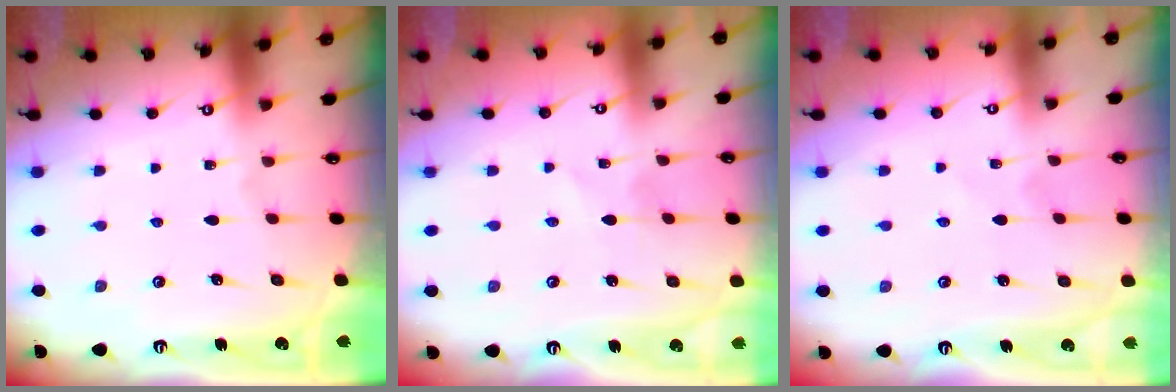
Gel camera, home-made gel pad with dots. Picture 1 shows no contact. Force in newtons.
{"total": 1.4, "press": 1.4, "slide": 0.2}
{"total": 2.1, "press": 2.1, "slide": 0.3}